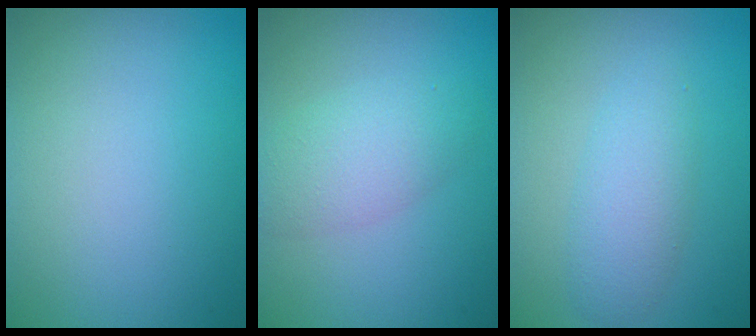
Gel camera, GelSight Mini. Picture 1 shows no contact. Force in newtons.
{"total": 3.3, "press": 3.3, "slide": 0.1}
{"total": 2.9, "press": 2.9, "slide": 0.1}